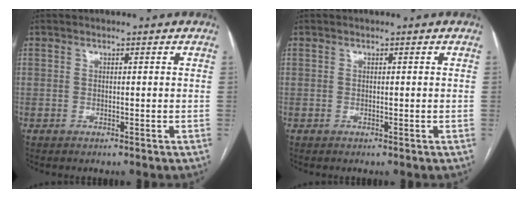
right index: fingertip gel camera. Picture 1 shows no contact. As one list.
[{"total": 0.0}]